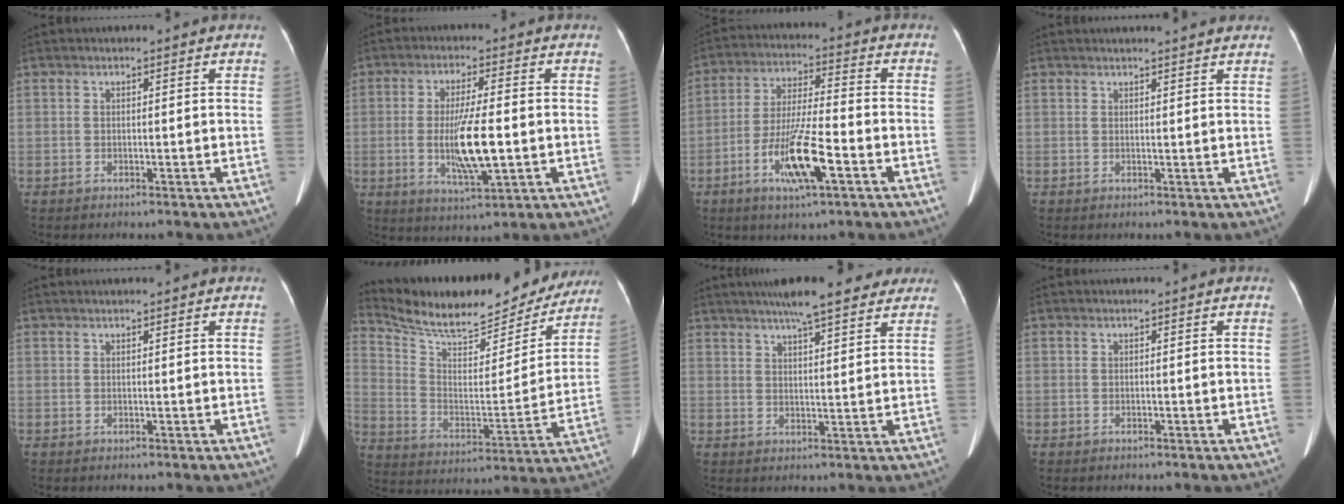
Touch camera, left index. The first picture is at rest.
{"total": 9.1, "force": [-1.2, 1.3, 9.0], "torque": [-0.171, -0.014, -0.020]}
{"total": 11.3, "force": [-4.8, 1.6, 10.1], "torque": [-0.198, -0.008, -0.087]}
{"total": 5.5, "force": [5.1, 0.3, 1.9], "torque": [-0.024, 0.017, 0.052]}
{"total": 1.4, "force": [1.2, 0.2, 0.5], "torque": [-0.006, 0.020, 0.021]}
{"total": 24.4, "force": [21.9, 6.4, 8.6], "torque": [-0.145, -0.010, 0.315]}
{"total": 12.6, "force": [10.2, 2.1, 7.0], "torque": [-0.102, 0.029, 0.138]}
{"total": 0.0}